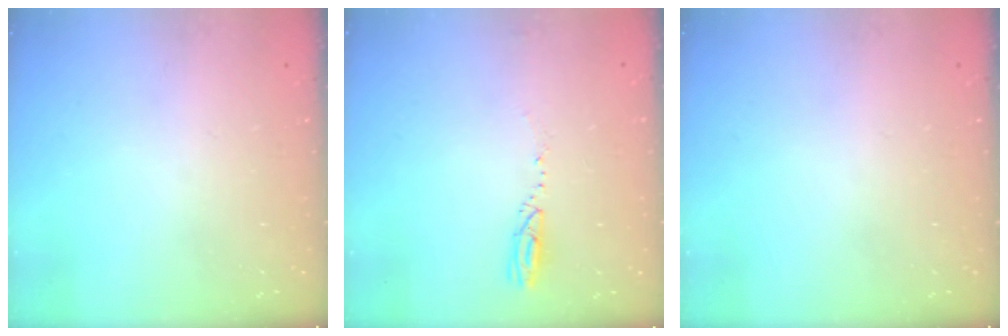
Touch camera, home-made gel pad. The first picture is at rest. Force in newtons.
{"total": 3.4, "press": 3.3, "slide": 0.8}
{"total": 0.0}